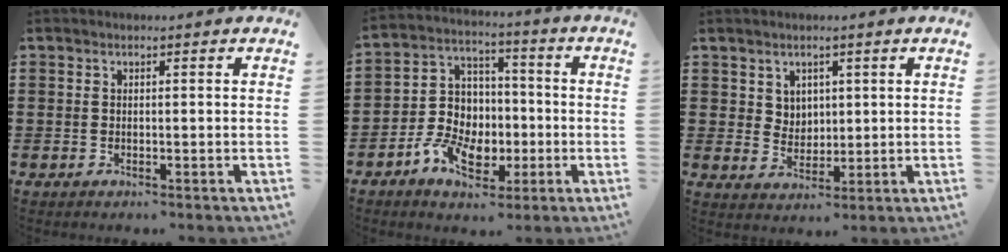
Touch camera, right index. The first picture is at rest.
{"total": 9.1, "force": [-2.9, 7.2, 4.9], "torque": [-0.110, 0.019, -0.050]}
{"total": 3.6, "force": [2.0, 2.8, 0.6], "torque": [-0.018, 0.006, 0.036]}